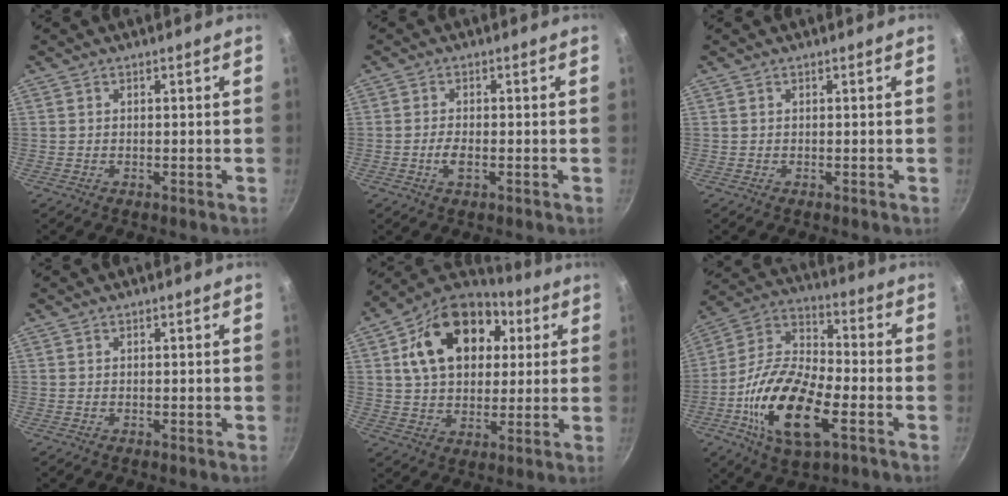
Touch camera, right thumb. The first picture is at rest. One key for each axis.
{"total": 2.8, "fx": -0.8, "fy": 1.3, "fz": 2.4, "tx": -0.051, "ty": 0.004, "tz": -0.018}
{"total": 0.0}
{"total": 0.0}
{"total": 21.4, "fx": 6.1, "fy": 14.9, "fz": 14.1, "tx": -0.220, "ty": 0.014, "tz": 0.091}
{"total": 20.7, "fx": -6.6, "fy": 9.4, "fz": 17.3, "tx": -0.328, "ty": 0.028, "tz": -0.137}